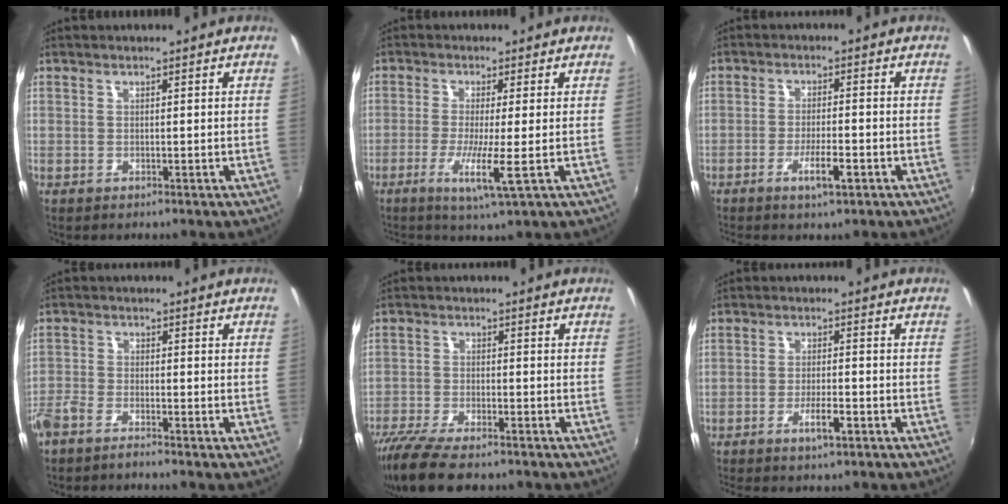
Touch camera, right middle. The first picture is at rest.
{"total": 5.8, "force": [-1.8, -1.0, 5.4], "torque": [-0.120, -0.015, -0.040]}
{"total": 4.7, "force": [-2.6, 0.7, 3.9], "torque": [-0.080, -0.006, -0.044]}
{"total": 4.8, "force": [-4.1, 1.1, 2.2], "torque": [-0.064, -0.010, -0.083]}
{"total": 12.2, "force": [-10.0, 2.9, 6.5], "torque": [-0.151, -0.043, -0.175]}
{"total": 3.9, "force": [-2.5, 0.5, 2.9], "torque": [-0.064, -0.002, -0.044]}